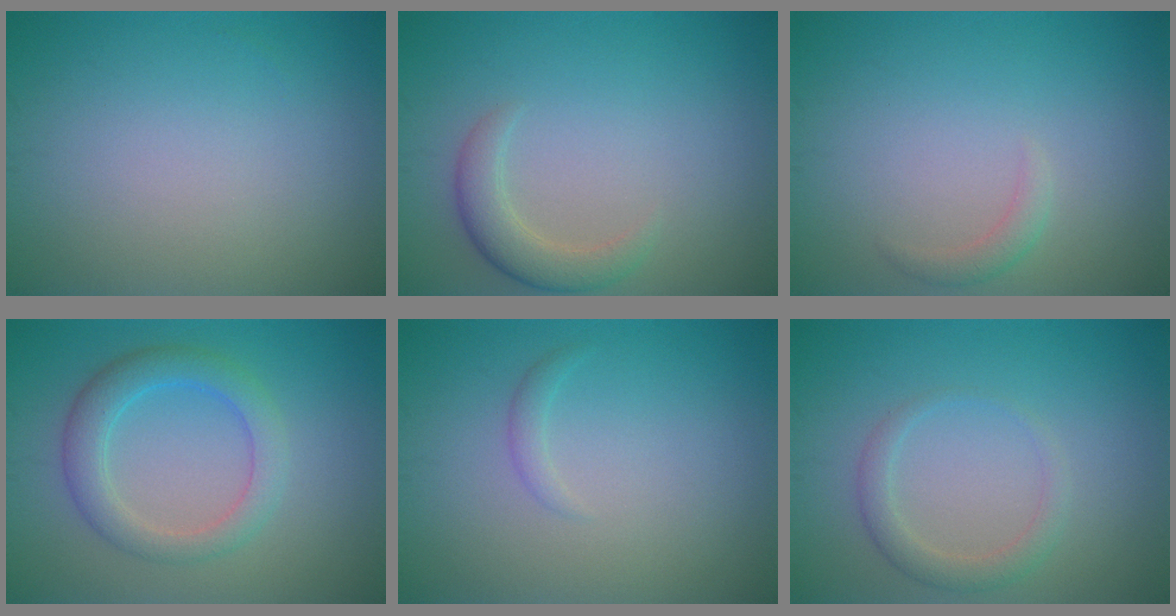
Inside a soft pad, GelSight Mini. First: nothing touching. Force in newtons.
{"total": 2.8, "press": 2.8, "slide": 0.0}
{"total": 1.2, "press": 1.2, "slide": 0.2}
{"total": 3.9, "press": 3.9, "slide": 0.1}
{"total": 0.9, "press": 0.9, "slide": 0.0}
{"total": 2.0, "press": 2.0, "slide": 0.2}